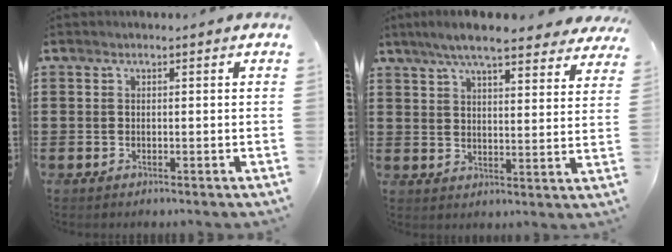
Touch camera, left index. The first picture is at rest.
{"total": 7.6, "force": [6.6, 0.5, 3.8], "torque": [-0.094, -0.019, 0.119]}